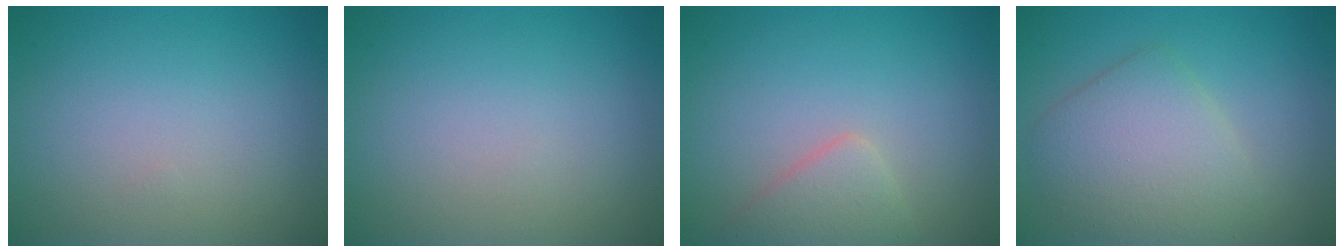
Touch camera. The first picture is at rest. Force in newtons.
{"total": 0.0}
{"total": 2.4, "press": 2.3, "slide": 0.2}
{"total": 4.9, "press": 4.9, "slide": 0.2}